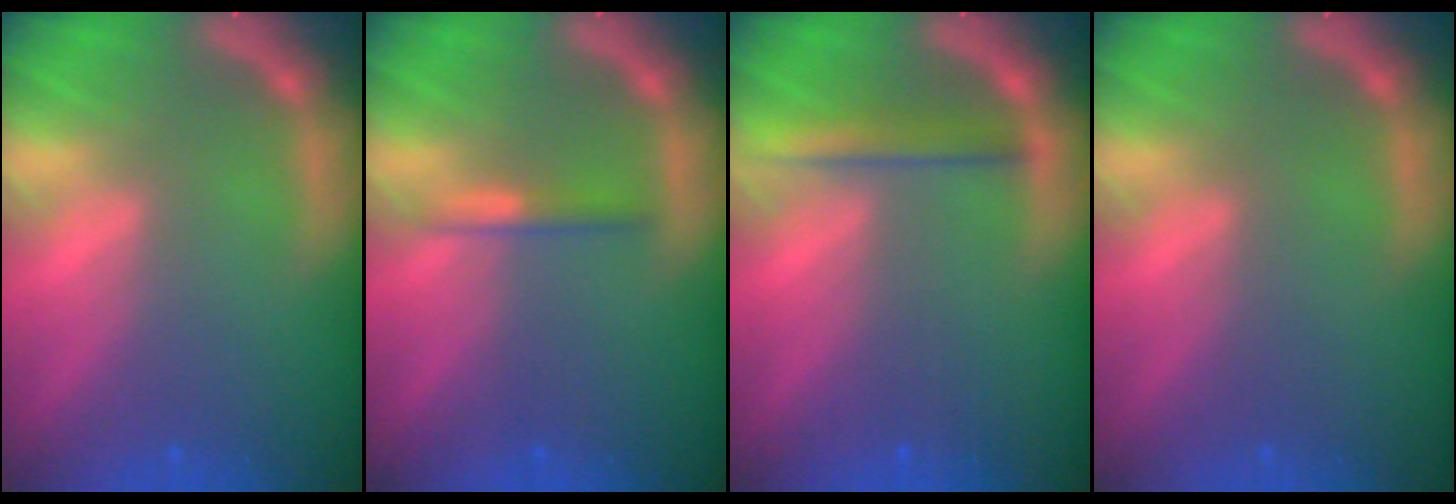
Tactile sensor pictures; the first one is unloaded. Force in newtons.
{"total": 1.4}
{"total": 2.5}
{"total": 0.0}